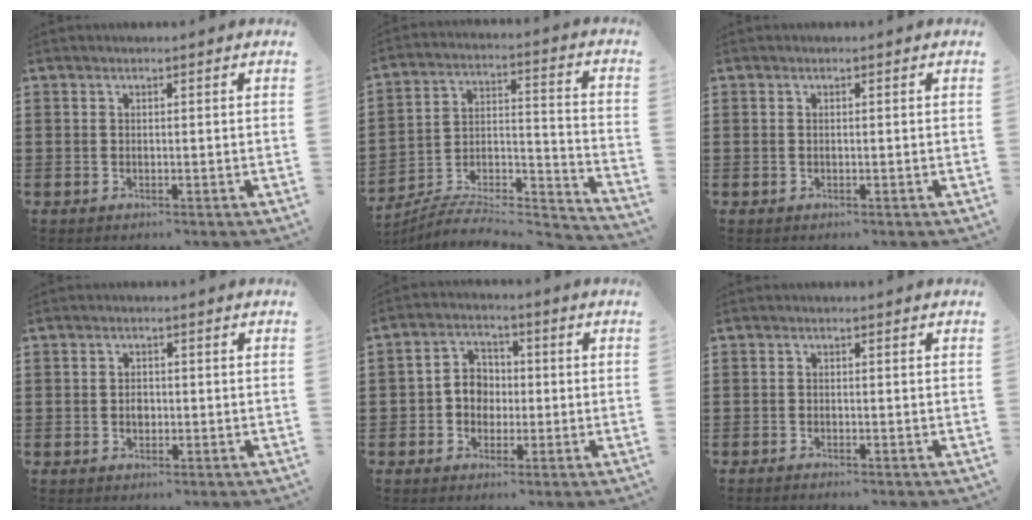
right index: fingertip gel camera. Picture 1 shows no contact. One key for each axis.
{"total": 6.6, "fx": -6.2, "fy": 1.6, "fz": 1.8, "tx": -0.027, "ty": 0.002, "tz": -0.124}
{"total": 0.0}
{"total": 1.6, "fx": -0.1, "fy": 1.2, "fz": 1.0, "tx": -0.019, "ty": 0.006, "tz": -0.003}
{"total": 4.3, "fx": -0.9, "fy": 3.9, "fz": 1.6, "tx": -0.043, "ty": 0.012, "tz": -0.020}
{"total": 0.7, "fx": -0.7, "fy": -0.1, "fz": 0.1, "tx": -0.002, "ty": -0.002, "tz": -0.014}